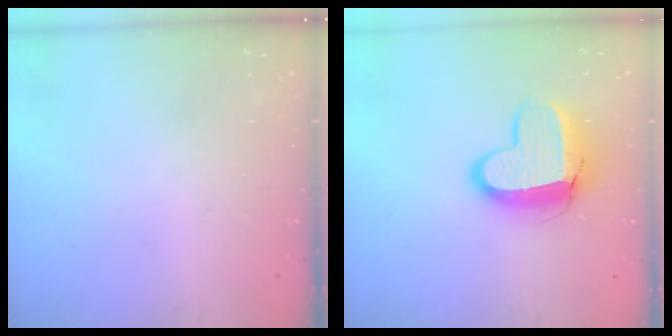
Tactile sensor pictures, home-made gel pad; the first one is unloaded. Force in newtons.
{"total": 12.7, "press": 12.6, "slide": 1.1}